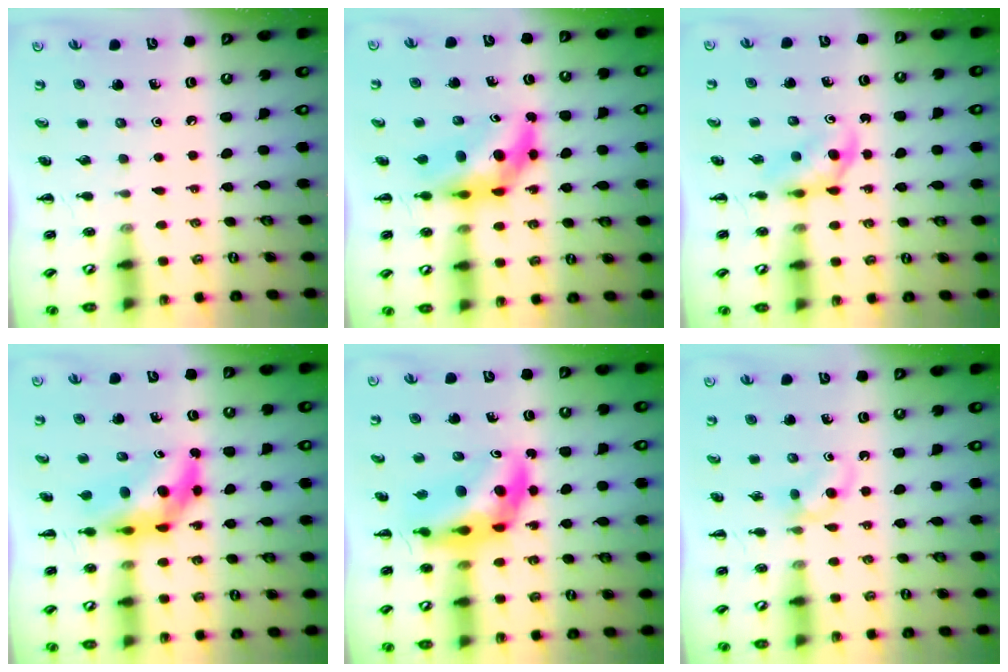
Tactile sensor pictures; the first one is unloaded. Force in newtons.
{"total": 6.2, "press": 5.9, "slide": 2.0}
{"total": 4.2, "press": 4.0, "slide": 1.2}
{"total": 6.2, "press": 5.9, "slide": 2.0}
{"total": 12.4, "press": 11.7, "slide": 4.0}
{"total": 2.7, "press": 2.4, "slide": 1.2}